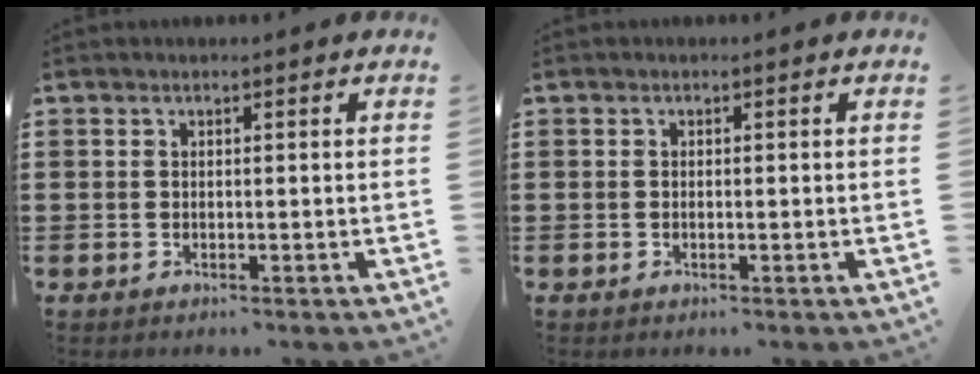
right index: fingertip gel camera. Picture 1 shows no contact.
{"total": 0.0}